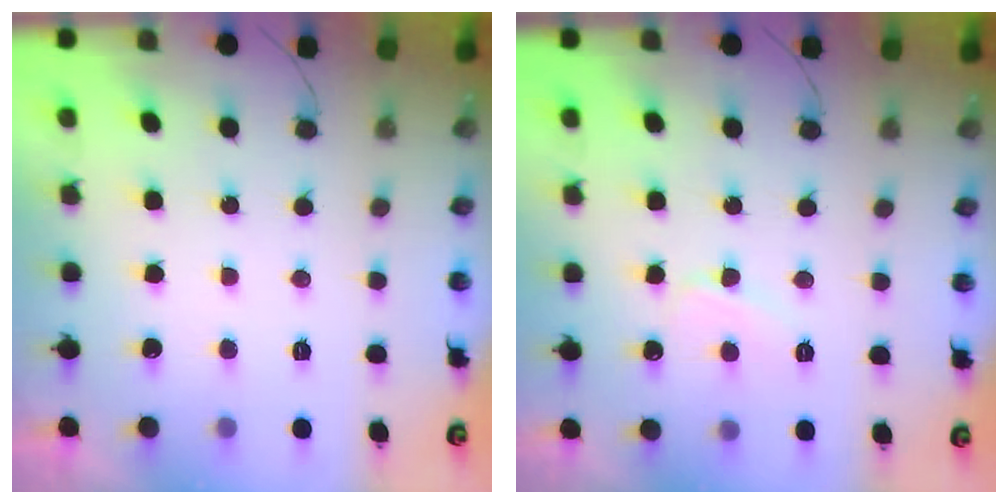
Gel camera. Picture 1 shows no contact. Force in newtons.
{"total": 4.9, "press": 4.8, "slide": 0.3}